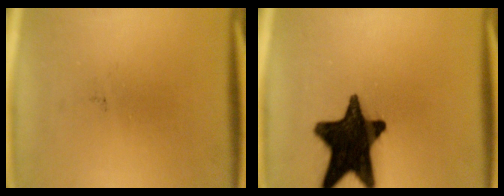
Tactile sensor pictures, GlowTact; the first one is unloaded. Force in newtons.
{"total": 17.7}